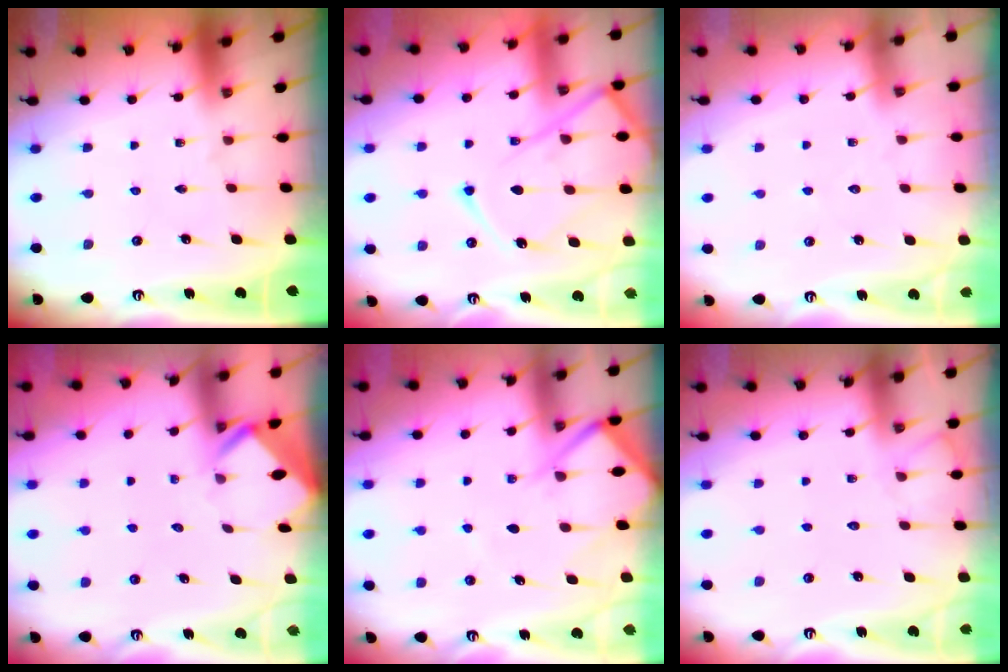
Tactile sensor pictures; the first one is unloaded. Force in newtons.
{"total": 15.7, "press": 15.6, "slide": 1.8}
{"total": 2.5, "press": 2.4, "slide": 0.4}
{"total": 2.8, "press": 2.8, "slide": 0.3}
{"total": 8.7, "press": 8.6, "slide": 0.9}
{"total": 4.9, "press": 4.8, "slide": 0.6}